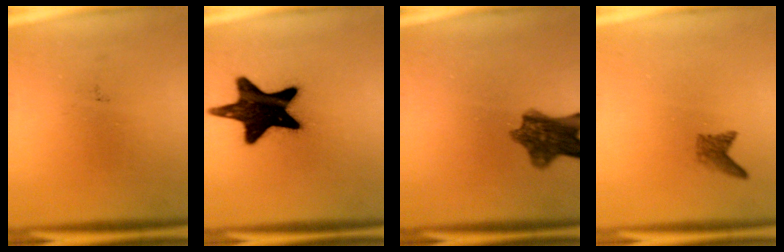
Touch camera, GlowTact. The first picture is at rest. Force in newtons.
{"total": 19.6}
{"total": 8.4}
{"total": 1.7}